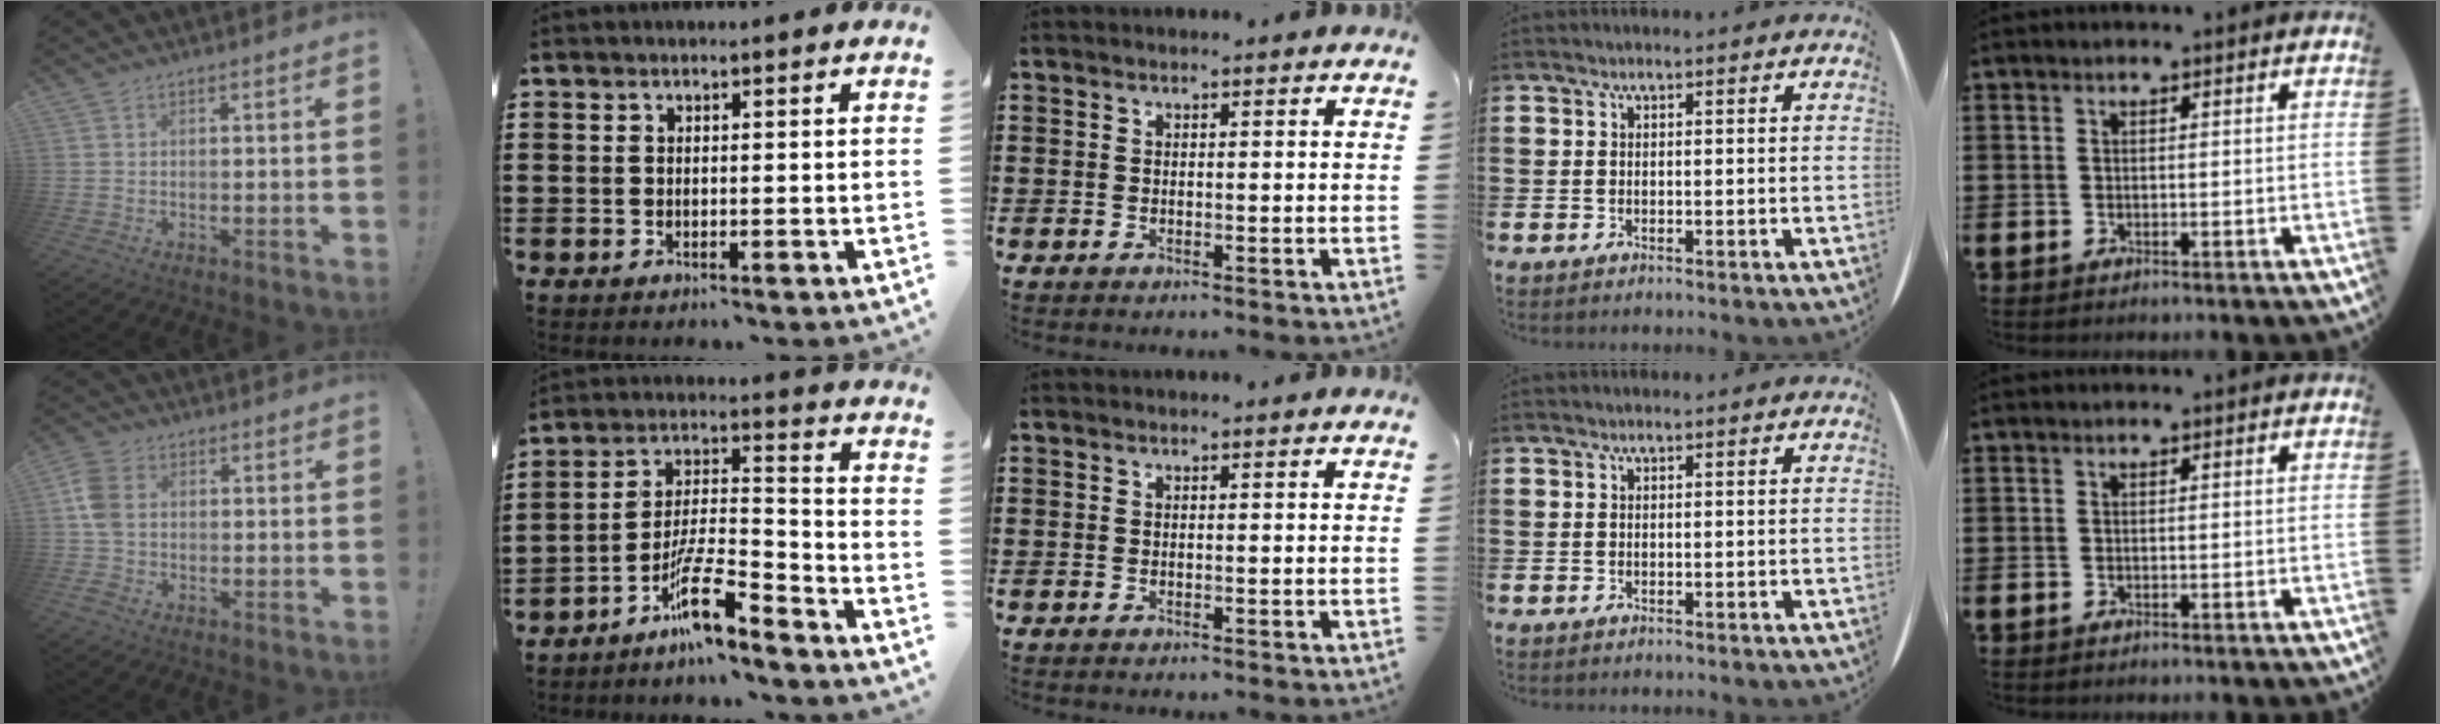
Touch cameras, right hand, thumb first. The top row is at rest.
{"thumb": {"total": 8.8, "force": [0.0, 6.4, 6.0], "torque": [-0.122, 0.010, 0.006]}, "index": {"total": 10.2, "force": [-7.8, 1.7, 6.4], "torque": [-0.122, 0.010, -0.148]}}